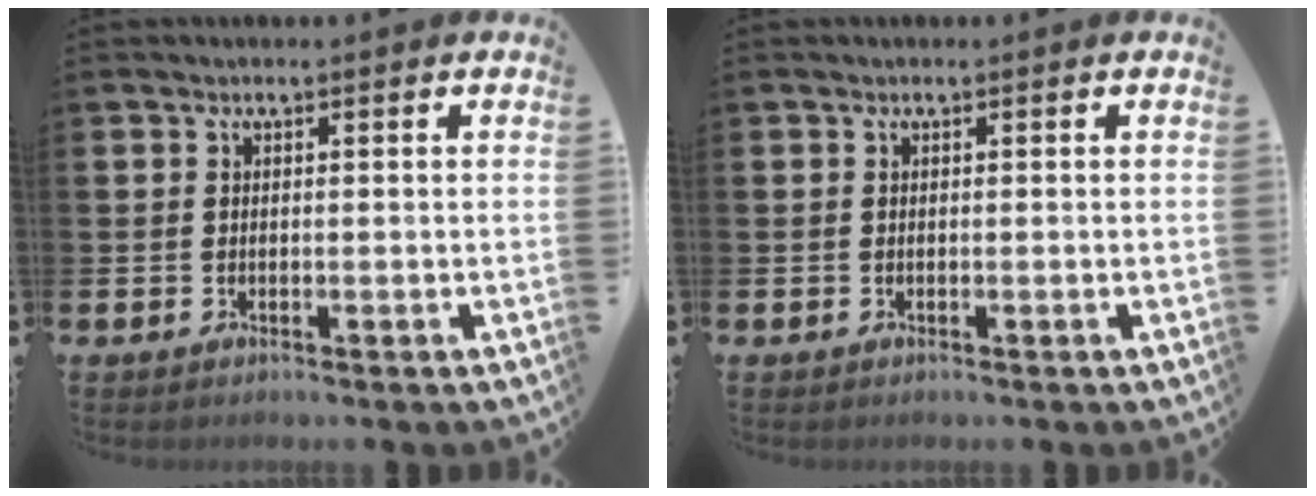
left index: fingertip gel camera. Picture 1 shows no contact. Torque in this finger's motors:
{"motor_torque": [0.00, 0.00, 0.00, 0.00]}